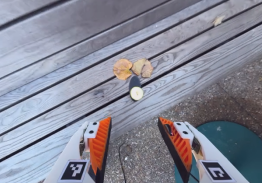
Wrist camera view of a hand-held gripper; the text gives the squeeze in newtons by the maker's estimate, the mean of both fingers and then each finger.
{"total": 0.0}